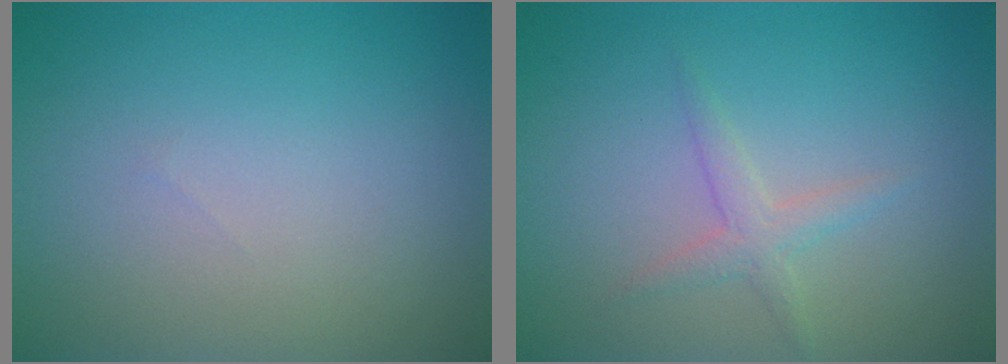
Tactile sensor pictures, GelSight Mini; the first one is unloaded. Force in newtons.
{"total": 1.6, "press": 1.6, "slide": 0.1}